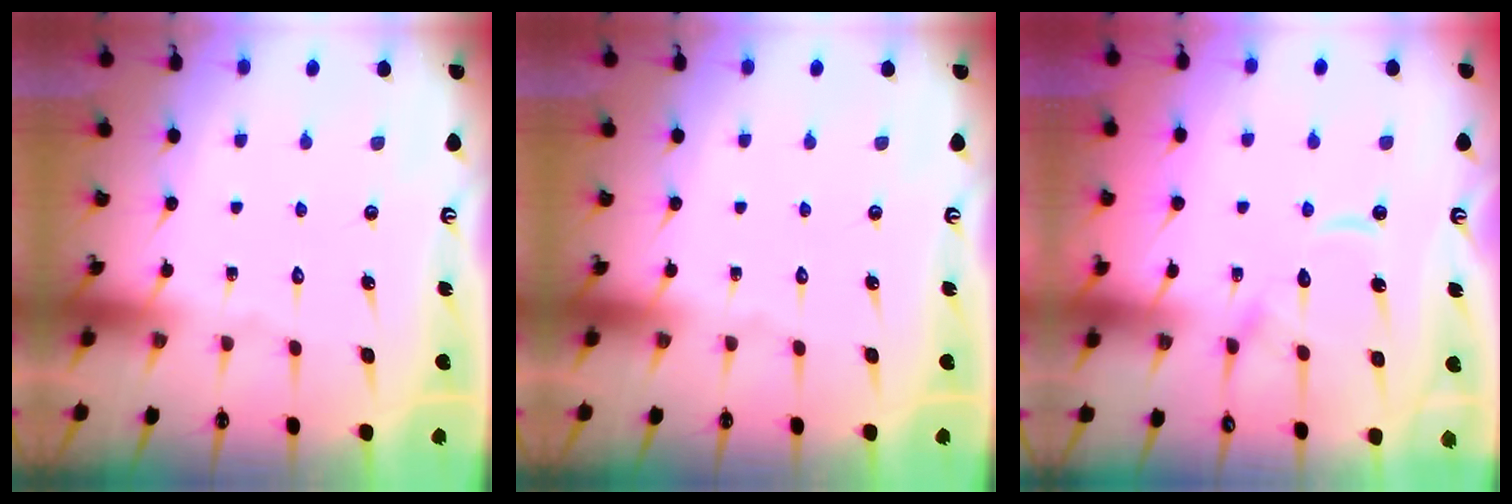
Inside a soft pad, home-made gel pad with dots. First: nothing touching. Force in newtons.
{"total": 0.0}
{"total": 11.9, "press": 11.8, "slide": 1.1}